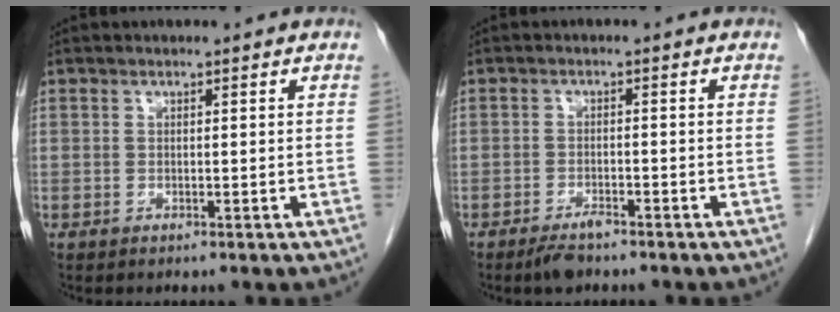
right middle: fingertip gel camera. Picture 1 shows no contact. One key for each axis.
{"total": 3.0, "fx": -2.4, "fy": 0.7, "fz": 1.7, "tx": -0.034, "ty": -0.003, "tz": -0.040}